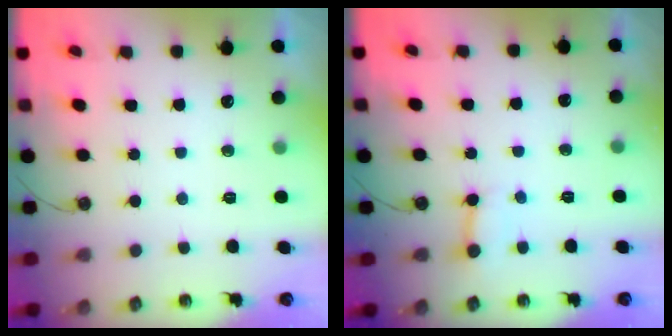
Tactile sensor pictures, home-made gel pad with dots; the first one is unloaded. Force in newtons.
{"total": 3.1, "press": 3.1, "slide": 0.2}